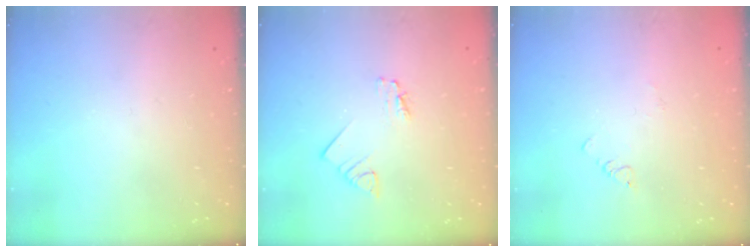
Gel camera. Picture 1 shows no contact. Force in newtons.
{"total": 2.4, "press": 2.4, "slide": 0.1}
{"total": 2.1, "press": 2.1, "slide": 0.3}